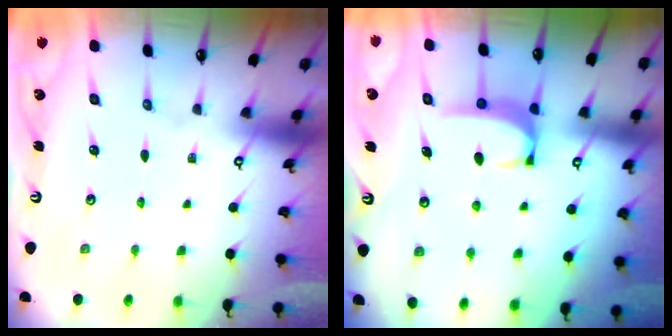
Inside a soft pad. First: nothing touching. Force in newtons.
{"total": 2.8, "press": 2.8, "slide": 0.4}